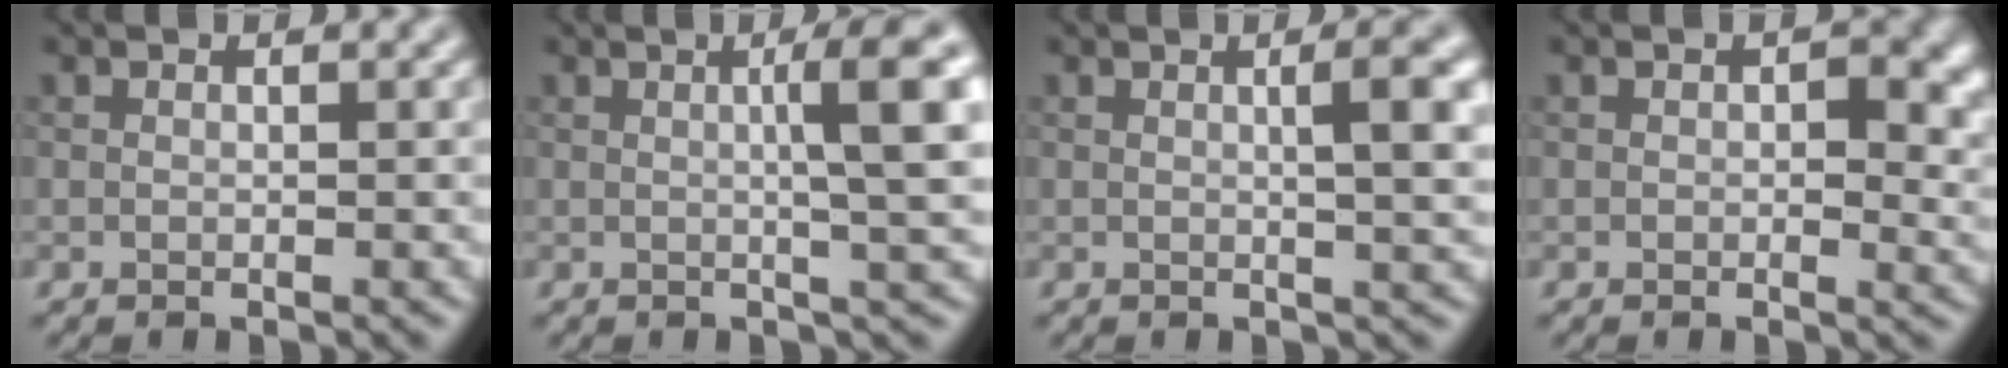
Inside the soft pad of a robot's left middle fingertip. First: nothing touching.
{"total": 5.6, "force": [0.9, 0.9, 5.4], "torque": [-0.072, 0.015, 0.012]}
{"total": 4.1, "force": [0.7, 1.0, 3.9], "torque": [-0.046, 0.009, 0.006]}
{"total": 4.3, "force": [0.7, 2.5, 3.4], "torque": [-0.029, -0.005, 0.007]}